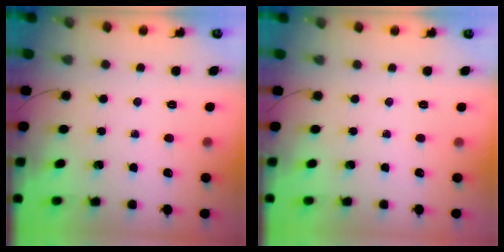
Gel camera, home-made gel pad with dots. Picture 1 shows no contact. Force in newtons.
{"total": 2.4, "press": 2.4, "slide": 0.5}